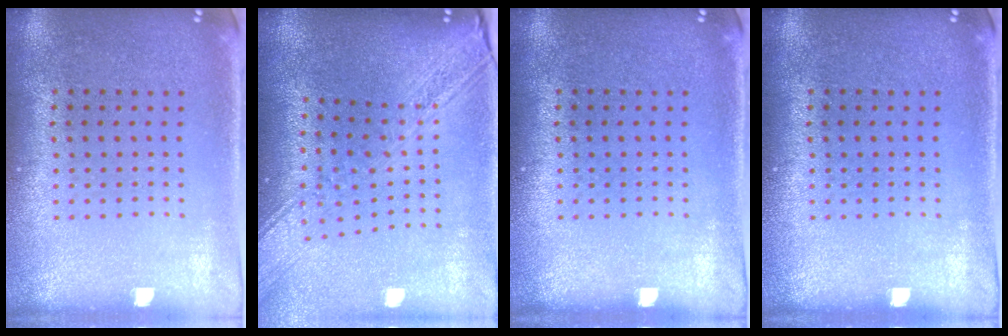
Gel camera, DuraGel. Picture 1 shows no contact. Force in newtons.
{"total": 2.9, "press": 2.2, "slide": 1.9}
{"total": 0.0}
{"total": 0.0}